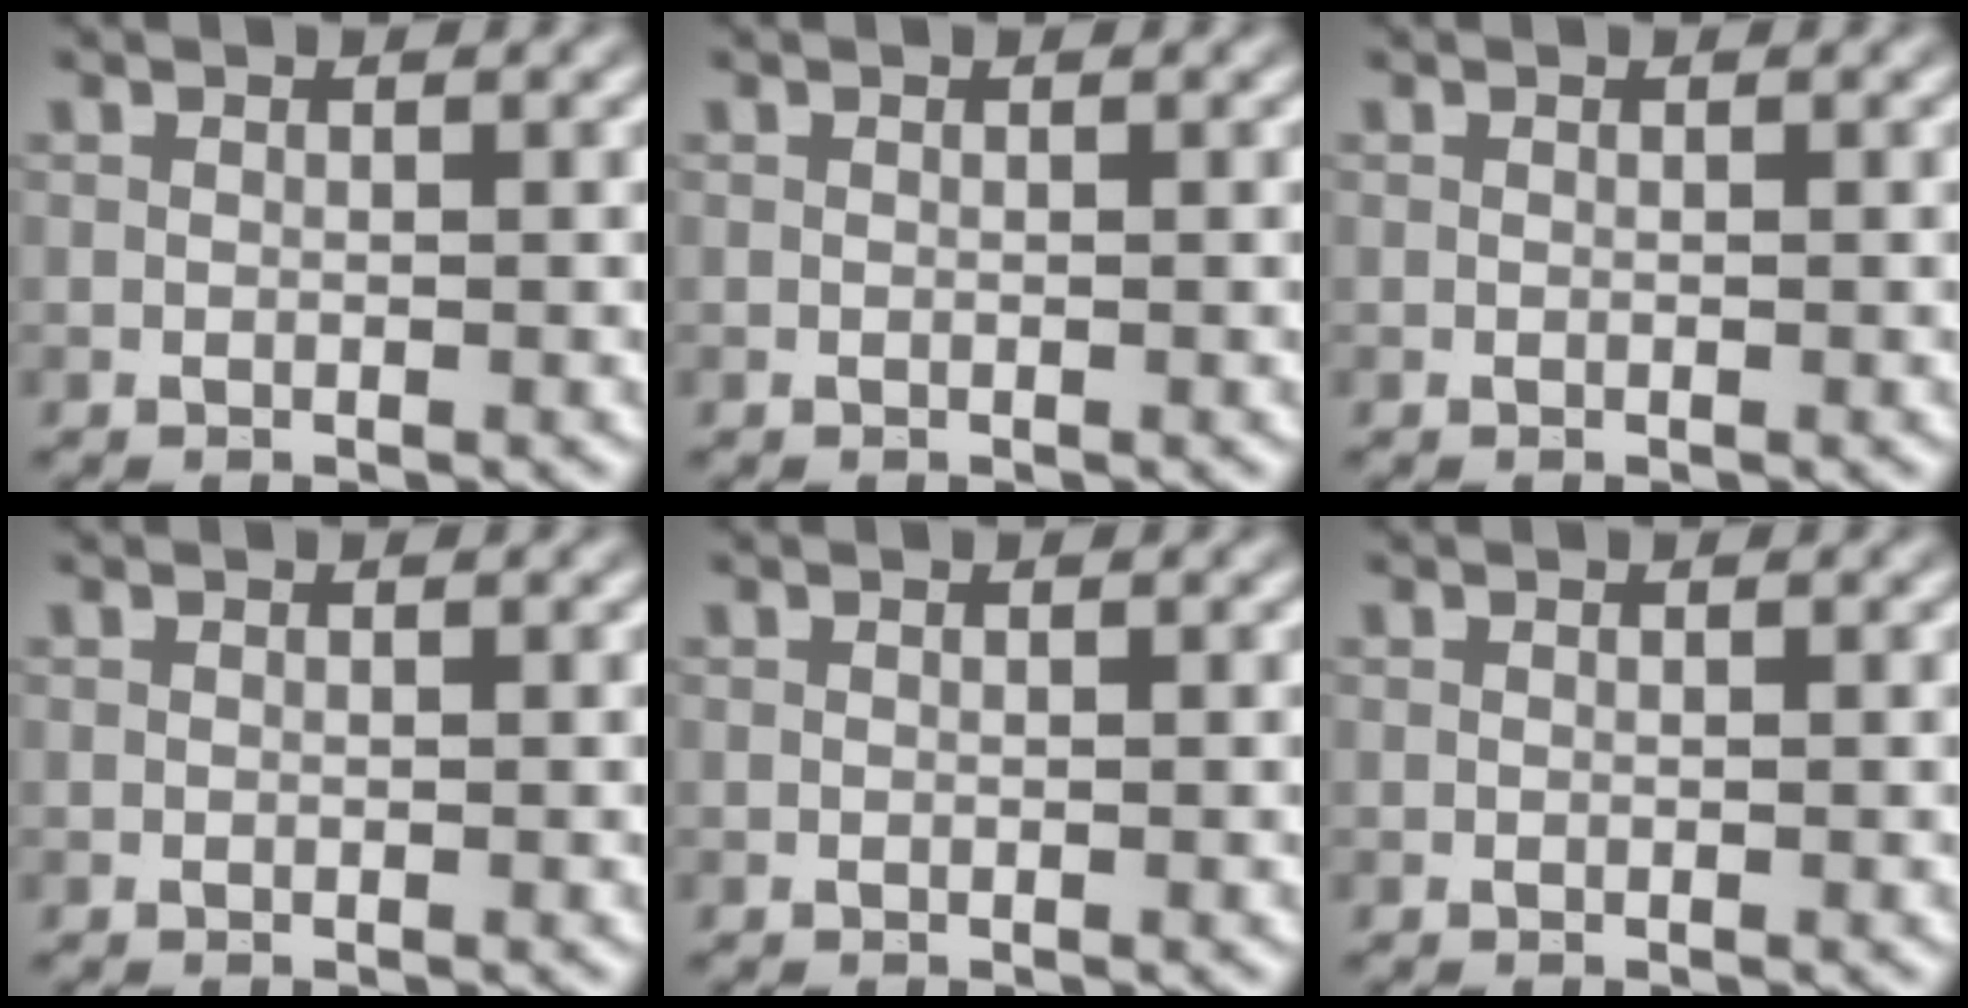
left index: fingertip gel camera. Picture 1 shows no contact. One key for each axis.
{"total": 0.0}
{"total": 0.0}
{"total": 0.0}
{"total": 0.0}
{"total": 0.0}